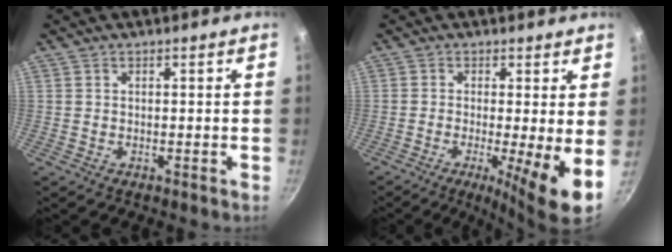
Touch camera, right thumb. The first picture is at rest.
{"total": 8.5, "force": [-1.3, 1.1, 8.4], "torque": [-0.126, -0.012, -0.022]}